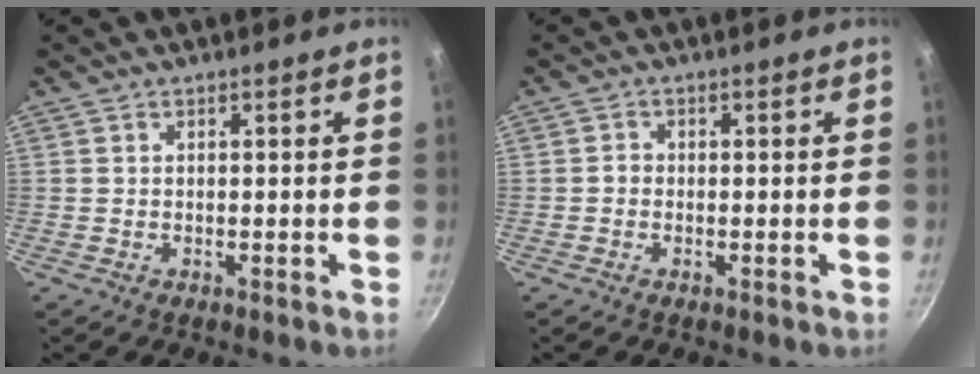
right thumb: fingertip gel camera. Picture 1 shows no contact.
{"total": 1.2, "force": [-0.3, 1.0, 0.5], "torque": [-0.006, 0.006, -0.007]}